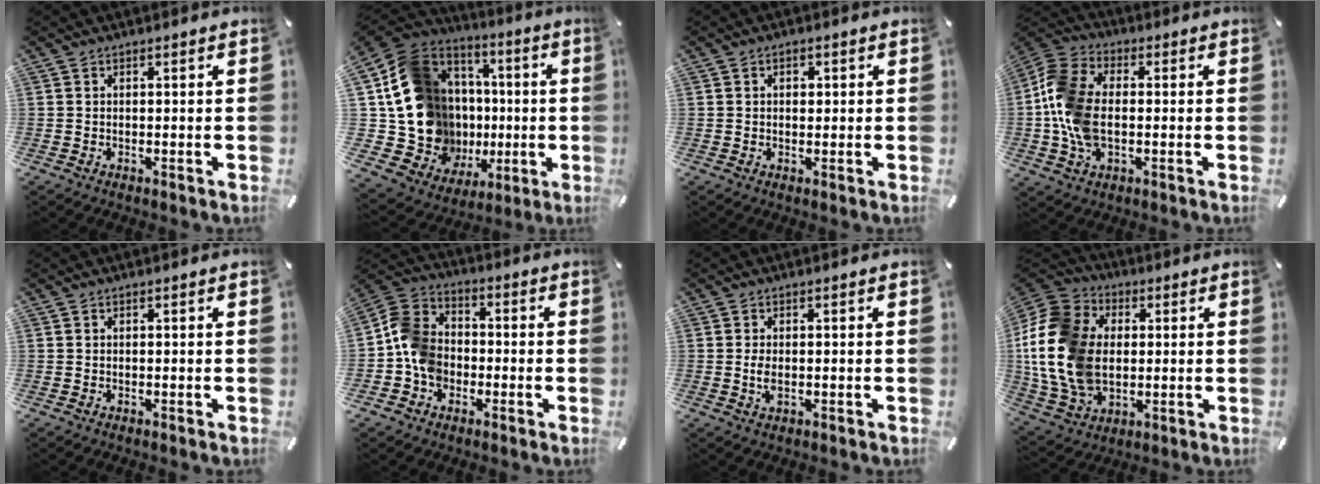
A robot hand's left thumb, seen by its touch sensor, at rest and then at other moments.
{"total": 20.1, "force": [-0.9, 16.5, 11.4], "torque": [-0.220, -0.038, 0.026]}
{"total": 1.9, "force": [0.2, 1.5, 1.1], "torque": [-0.009, 0.001, -0.003]}
{"total": 13.2, "force": [-1.4, 8.8, 9.6], "torque": [-0.217, 0.010, -0.023]}
{"total": 0.0}
{"total": 10.6, "force": [-3.1, 9.0, 4.7], "torque": [-0.110, 0.040, -0.055]}
{"total": 2.5, "force": [-0.2, 1.2, 2.2], "torque": [-0.056, -0.004, -0.008]}
{"total": 19.1, "force": [-0.1, 14.9, 12.0], "torque": [-0.299, 0.004, -0.007]}